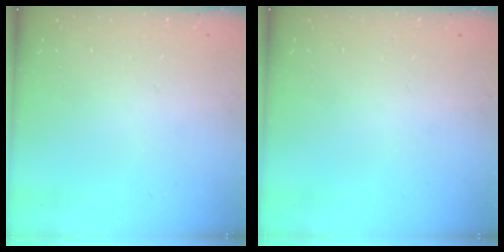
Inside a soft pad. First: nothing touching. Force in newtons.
{"total": 0.0}